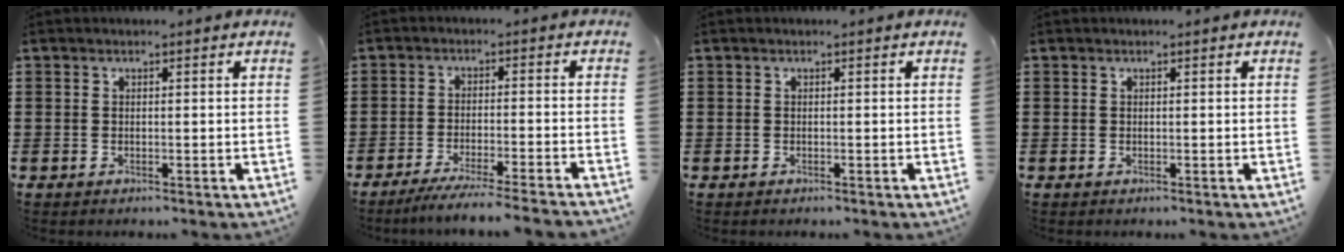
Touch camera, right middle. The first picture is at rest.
{"total": 4.4, "force": [-4.1, -0.2, 1.7], "torque": [-0.034, -0.010, -0.081]}
{"total": 0.0}
{"total": 0.0}